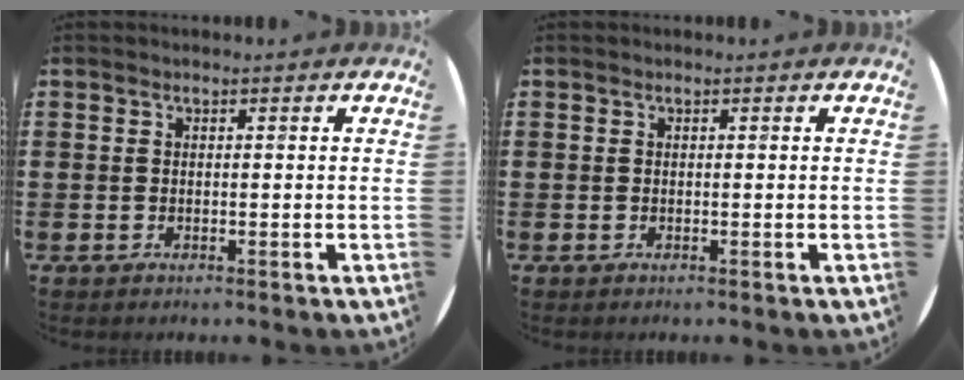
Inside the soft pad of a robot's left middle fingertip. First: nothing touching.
{"total": 0.0}